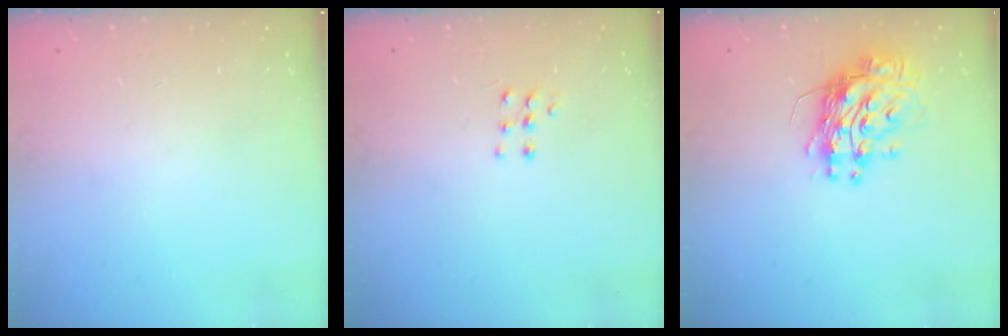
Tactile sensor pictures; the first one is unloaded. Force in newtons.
{"total": 3.3, "press": 3.3, "slide": 0.5}
{"total": 11.5, "press": 11.4, "slide": 1.3}